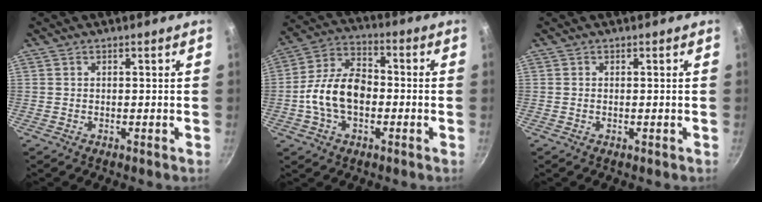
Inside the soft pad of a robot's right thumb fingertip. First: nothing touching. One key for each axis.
{"total": 12.7, "fx": -2.0, "fy": 8.1, "fz": 9.5, "tx": -0.148, "ty": 0.035, "tz": -0.049}
{"total": 0.0}